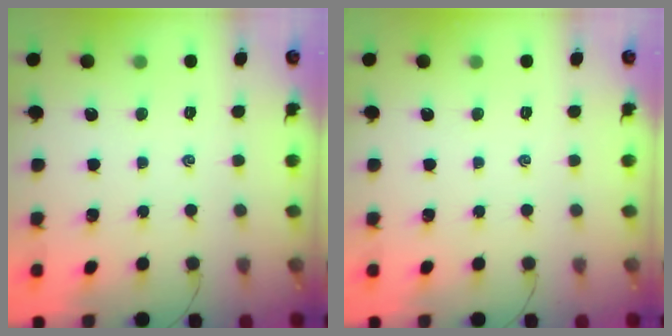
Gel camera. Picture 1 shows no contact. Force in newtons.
{"total": 0.0}